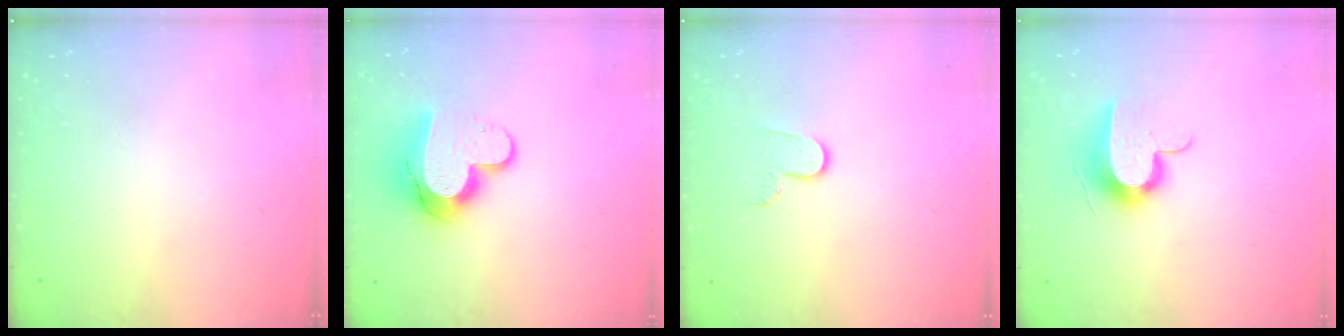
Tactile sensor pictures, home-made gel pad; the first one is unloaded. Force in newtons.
{"total": 13.3, "press": 13.3, "slide": 1.1}
{"total": 7.0, "press": 7.0, "slide": 0.5}
{"total": 10.6, "press": 10.5, "slide": 1.3}